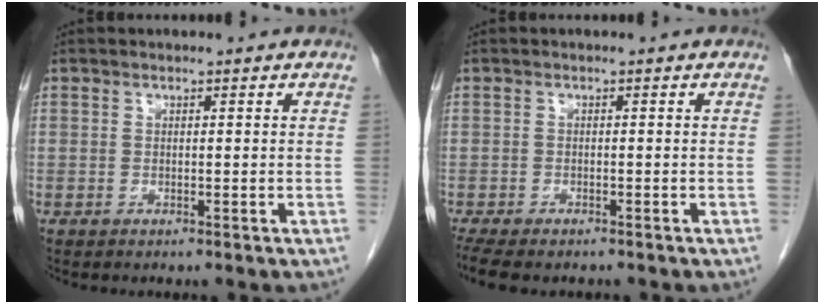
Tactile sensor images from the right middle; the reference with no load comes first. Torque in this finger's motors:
{"motor_torque": [0.67, -0.51, 0.05, 0.04]}